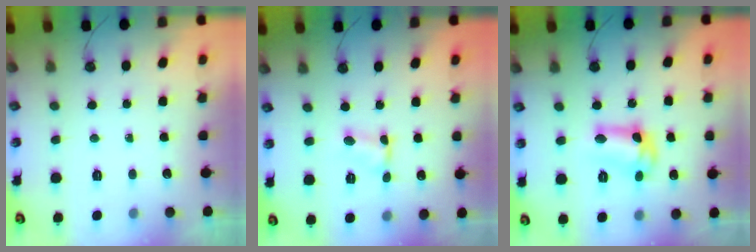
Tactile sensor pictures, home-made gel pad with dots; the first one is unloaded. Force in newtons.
{"total": 2.6, "press": 2.6, "slide": 0.3}
{"total": 11.1, "press": 10.4, "slide": 3.9}